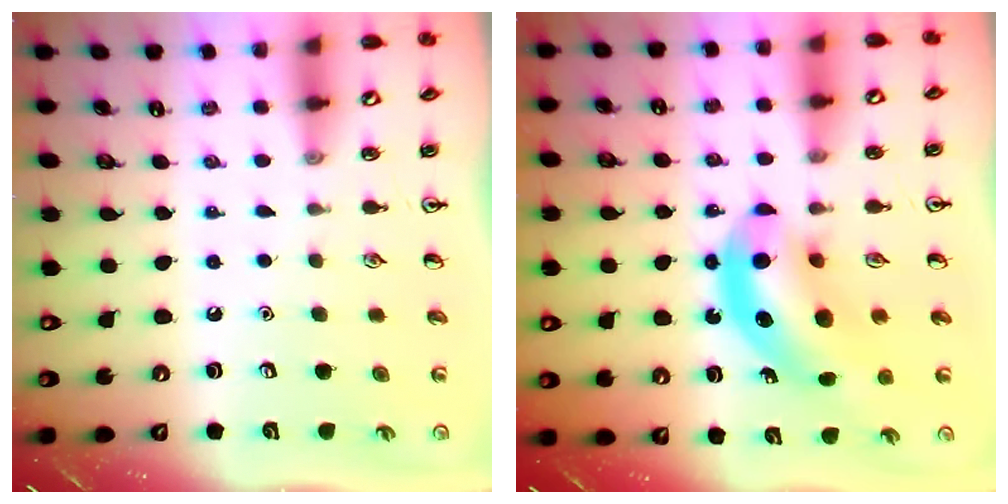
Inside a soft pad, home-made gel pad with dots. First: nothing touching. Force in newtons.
{"total": 11.6, "press": 11.0, "slide": 3.5}